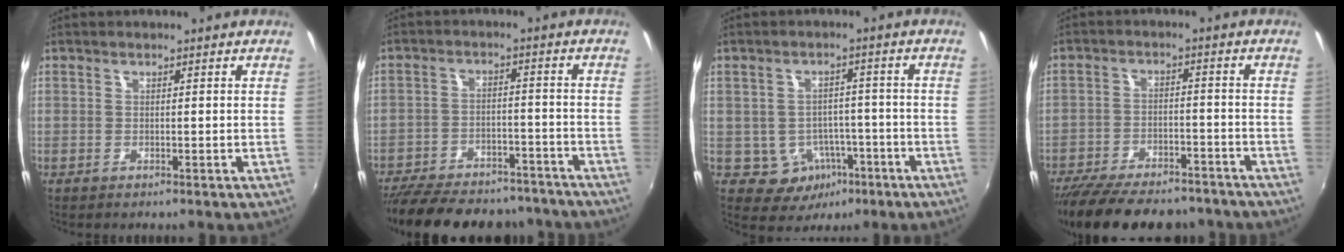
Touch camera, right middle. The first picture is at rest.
{"total": 23.6, "force": [-20.0, 8.4, 9.4], "torque": [-0.201, 0.001, -0.268]}
{"total": 7.3, "force": [-3.2, 6.2, 1.9], "torque": [-0.047, 0.017, -0.022]}
{"total": 19.5, "force": [-16.1, 6.6, 8.8], "torque": [-0.184, -0.021, -0.231]}